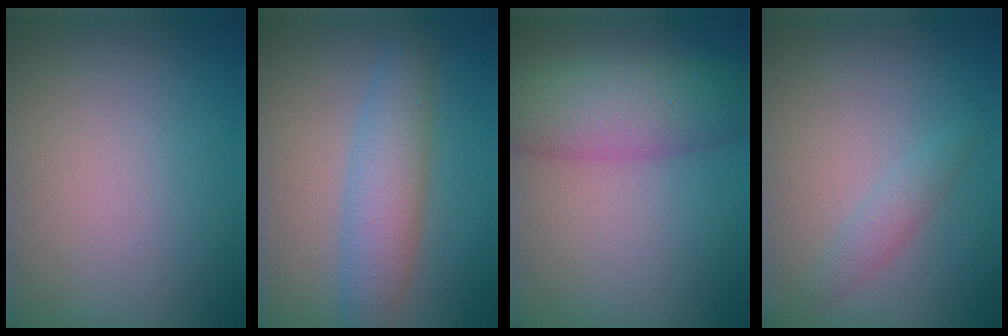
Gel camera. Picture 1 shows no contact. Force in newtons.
{"total": 4.3, "press": 4.3, "slide": 0.1}
{"total": 7.4, "press": 7.4, "slide": 0.2}
{"total": 1.5, "press": 1.5, "slide": 0.0}